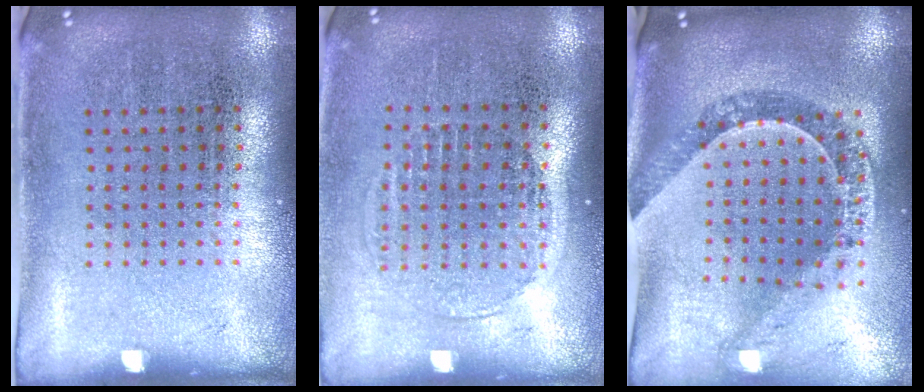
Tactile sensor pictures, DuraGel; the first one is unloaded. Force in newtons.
{"total": 1.5, "press": 1.3, "slide": 0.7}
{"total": 1.2, "press": 1.1, "slide": 0.3}